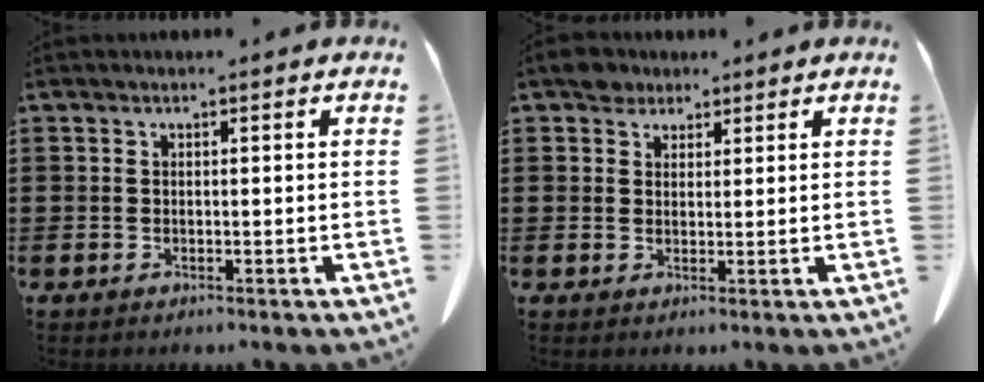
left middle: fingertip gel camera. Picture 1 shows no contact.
{"total": 3.3, "force": [2.7, 1.8, 0.8], "torque": [-0.017, 0.005, 0.052]}